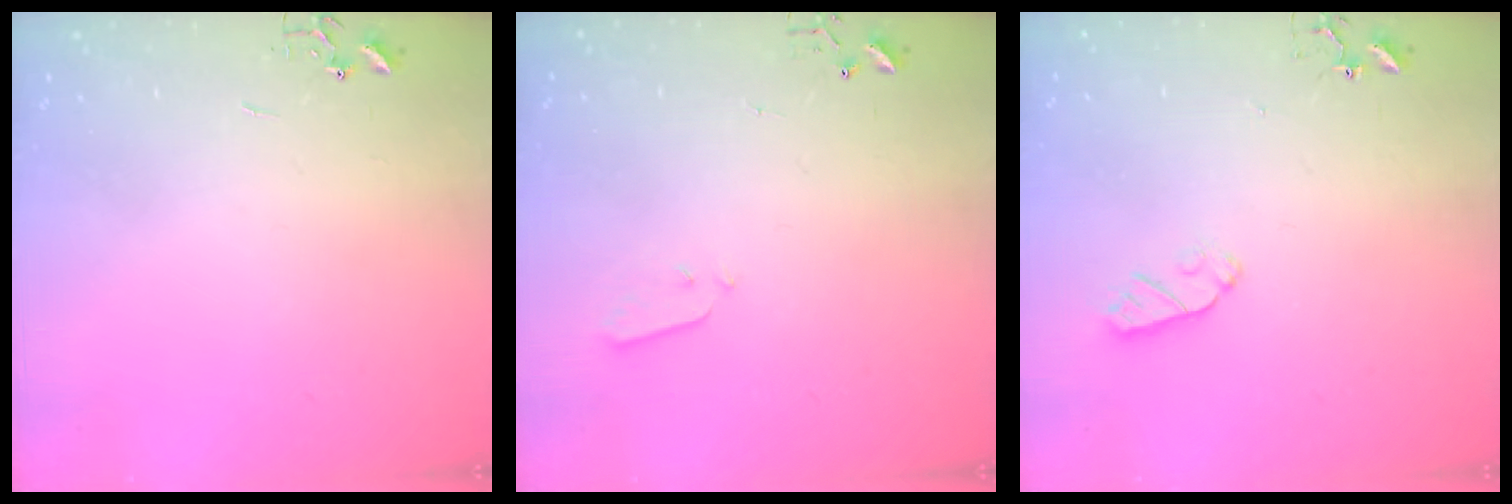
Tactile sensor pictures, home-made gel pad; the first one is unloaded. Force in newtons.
{"total": 3.1, "press": 3.0, "slide": 0.9}
{"total": 5.5, "press": 5.5, "slide": 0.5}